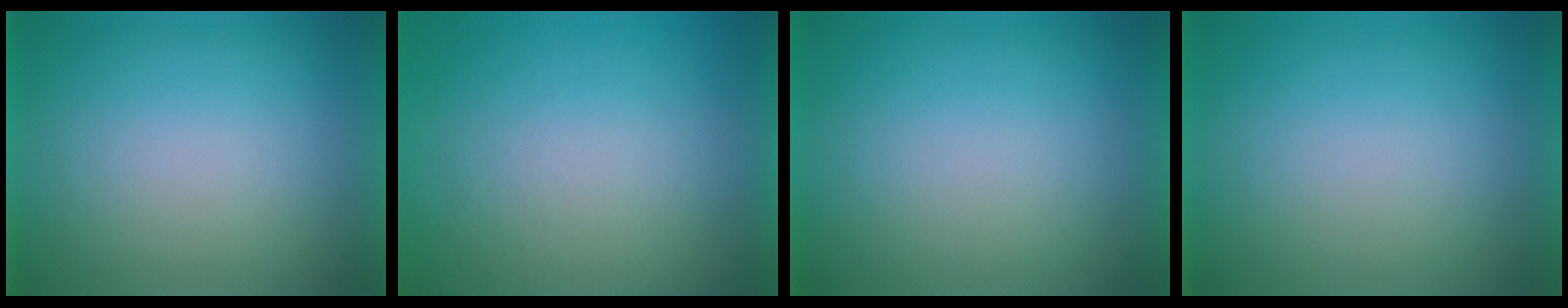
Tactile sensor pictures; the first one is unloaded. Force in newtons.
{"total": 8.3}
{"total": 0.0}
{"total": 0.0}